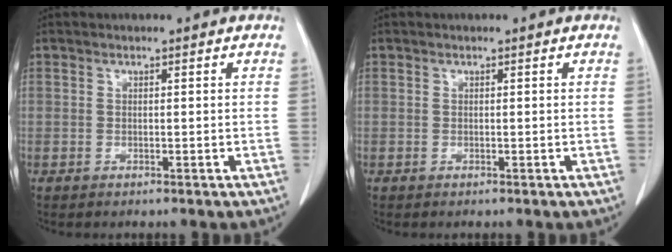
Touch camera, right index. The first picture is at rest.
{"total": 0.0}